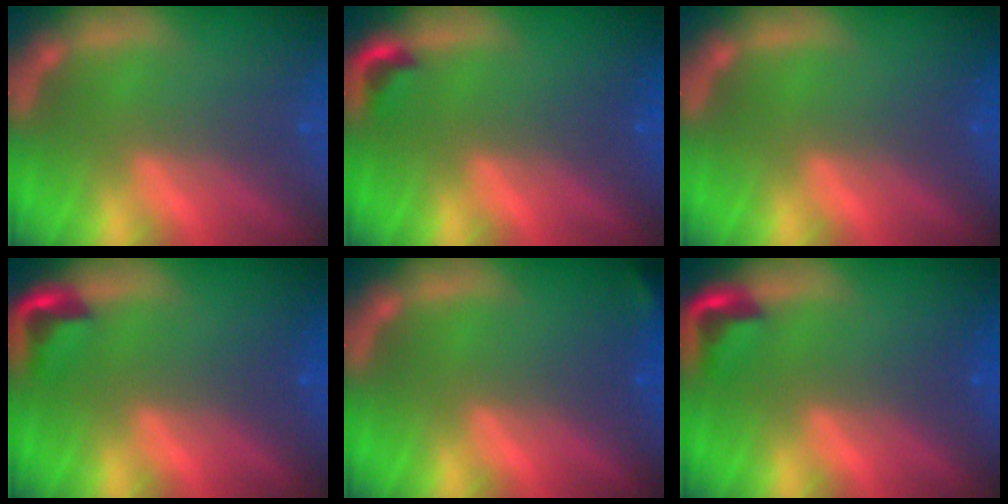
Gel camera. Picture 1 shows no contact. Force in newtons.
{"total": 1.4}
{"total": 0.0}
{"total": 2.4}
{"total": 0.9}
{"total": 2.4}